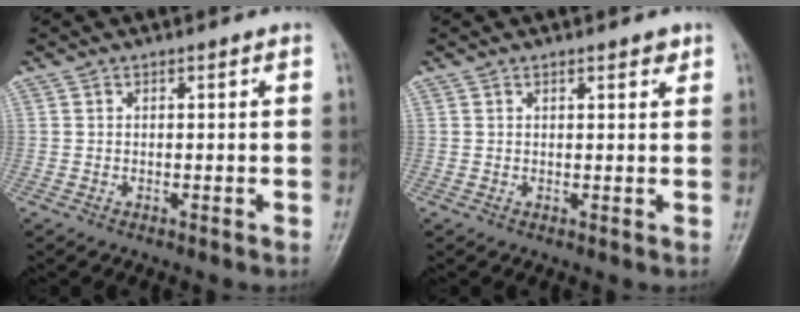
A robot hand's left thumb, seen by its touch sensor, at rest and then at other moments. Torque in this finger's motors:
{"motor_torque": [-0.09, -0.02, -0.21, 0.03, 0.02]}